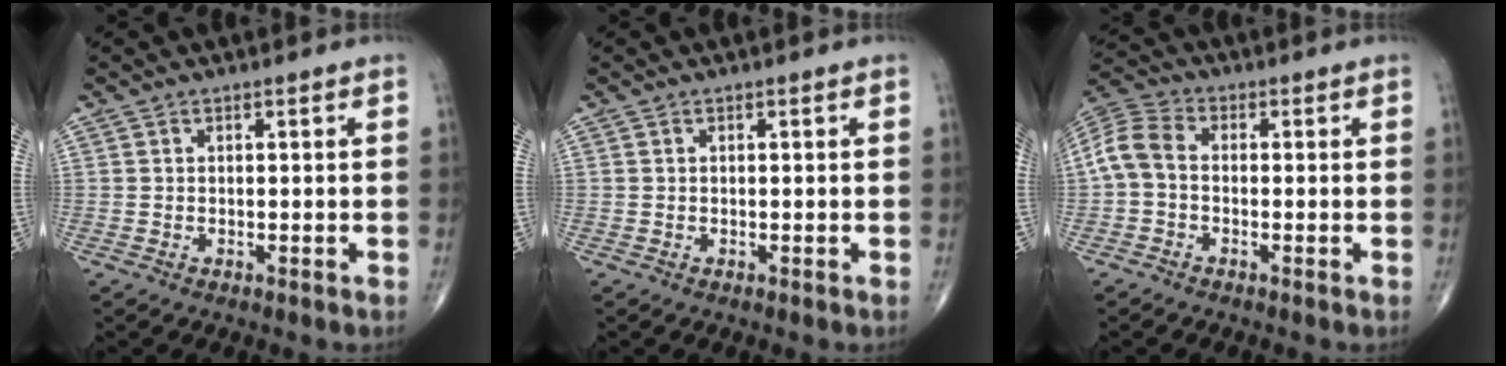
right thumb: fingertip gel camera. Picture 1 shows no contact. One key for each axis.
{"total": 0.0}
{"total": 6.9, "fx": -0.7, "fy": 4.6, "fz": 5.1, "tx": -0.103, "ty": 0.020, "tz": -0.030}